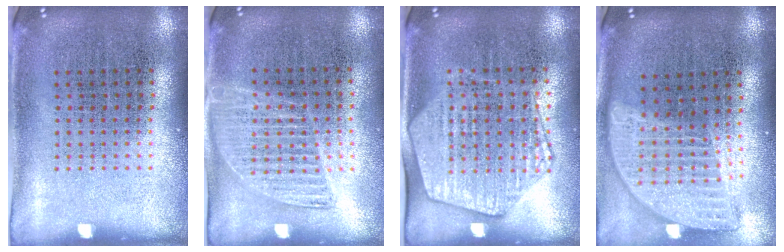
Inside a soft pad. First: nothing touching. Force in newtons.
{"total": 1.4, "press": 1.3, "slide": 0.5}
{"total": 2.1, "press": 1.9, "slide": 0.8}
{"total": 1.9, "press": 1.6, "slide": 1.2}